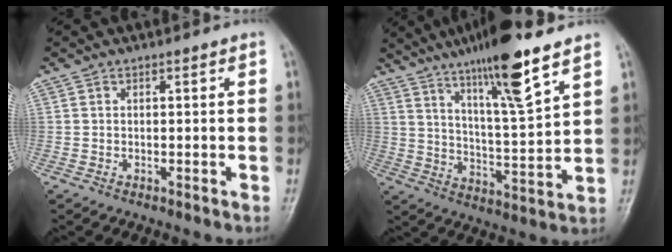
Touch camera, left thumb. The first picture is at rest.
{"total": 16.1, "force": [10.6, 1.7, 11.9], "torque": [-0.194, -0.055, 0.182]}